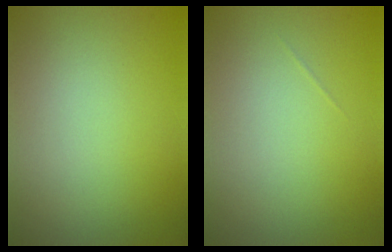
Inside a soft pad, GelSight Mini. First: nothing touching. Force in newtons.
{"total": 0.0}